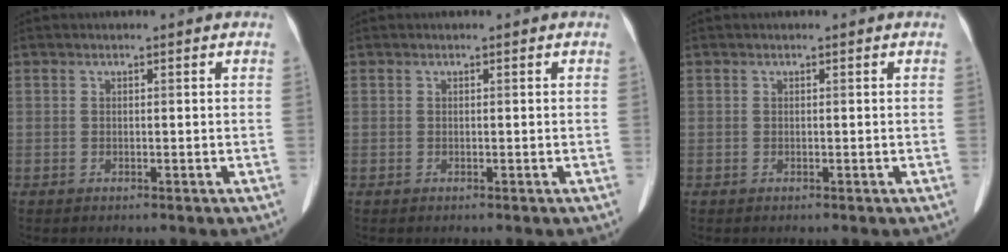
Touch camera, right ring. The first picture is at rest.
{"total": 0.0}
{"total": 0.0}